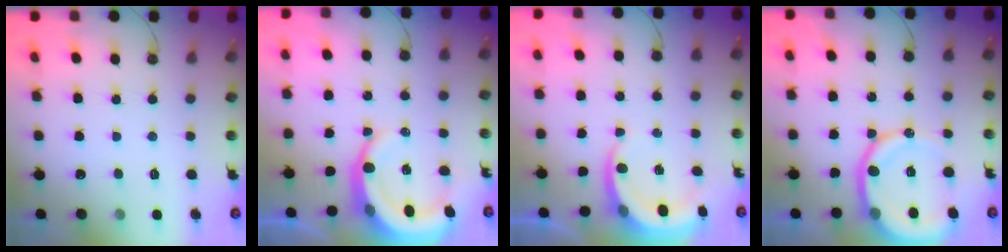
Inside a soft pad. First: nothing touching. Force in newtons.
{"total": 9.4, "press": 9.3, "slide": 1.2}
{"total": 5.7, "press": 5.6, "slide": 0.7}
{"total": 14.1, "press": 13.9, "slide": 2.0}